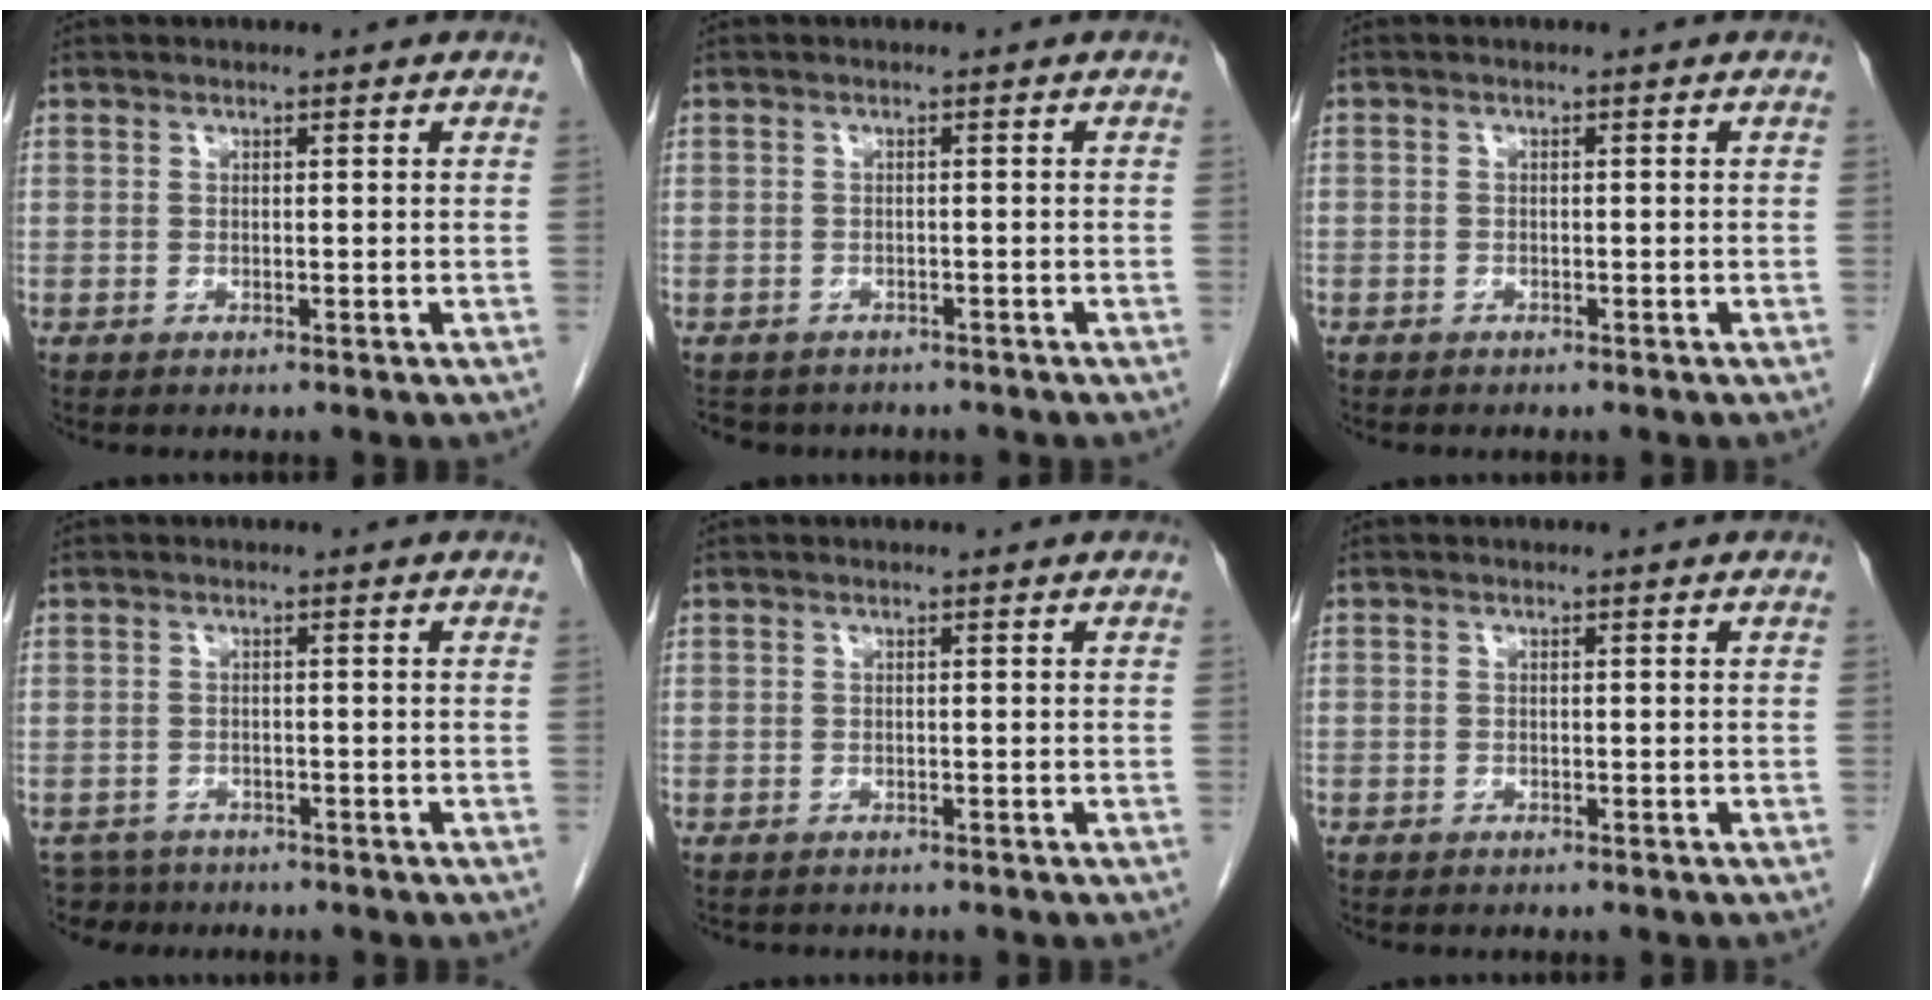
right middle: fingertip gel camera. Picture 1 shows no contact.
{"total": 6.3, "force": [-5.4, 3.0, 1.3], "torque": [-0.019, 0.001, -0.065]}
{"total": 0.9, "force": [-0.7, 0.6, 0.1], "torque": [-0.007, 0.003, -0.012]}
{"total": 3.8, "force": [-3.3, 1.8, -0.6], "torque": [0.012, -0.003, -0.055]}
{"total": 1.3, "force": [-1.2, 0.5, 0.2], "torque": [-0.013, -0.002, -0.016]}
{"total": 0.7, "force": [-0.5, 0.4, 0.1], "torque": [-0.007, 0.003, -0.010]}